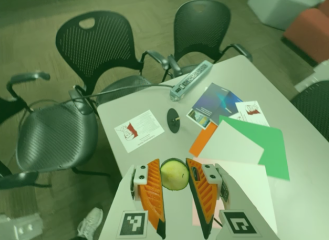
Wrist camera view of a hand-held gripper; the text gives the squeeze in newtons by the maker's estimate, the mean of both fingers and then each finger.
{"total": 6.1, "left": 5.7, "right": 6.5}